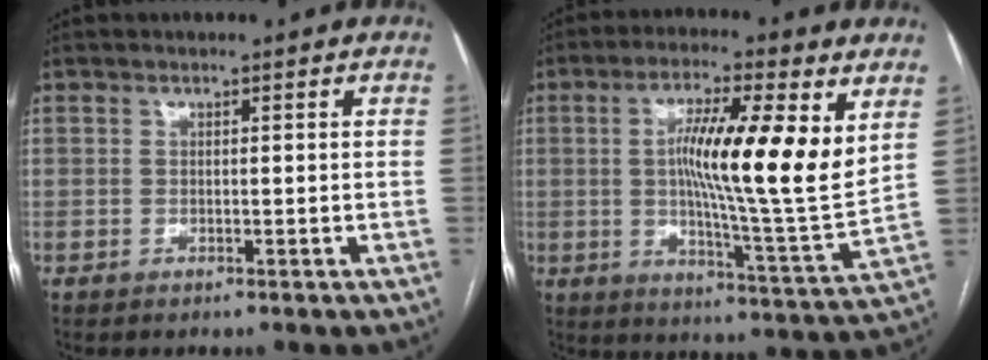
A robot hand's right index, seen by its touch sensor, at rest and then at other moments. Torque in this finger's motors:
{"motor_torque": [1.52, 0.19, 1.05, 0.21]}